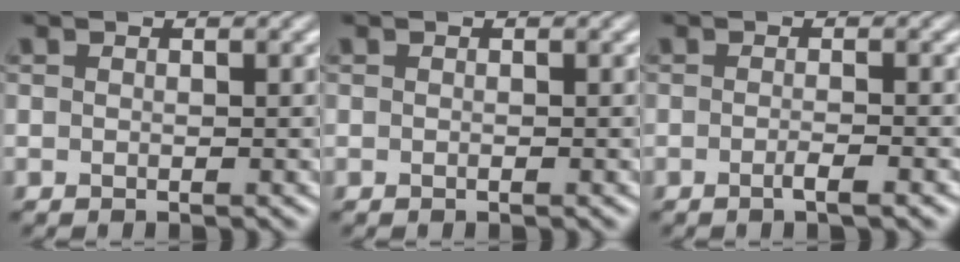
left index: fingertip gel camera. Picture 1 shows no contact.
{"total": 0.0}
{"total": 1.9, "force": [-0.8, 0.5, 1.7], "torque": [-0.020, 0.001, -0.018]}